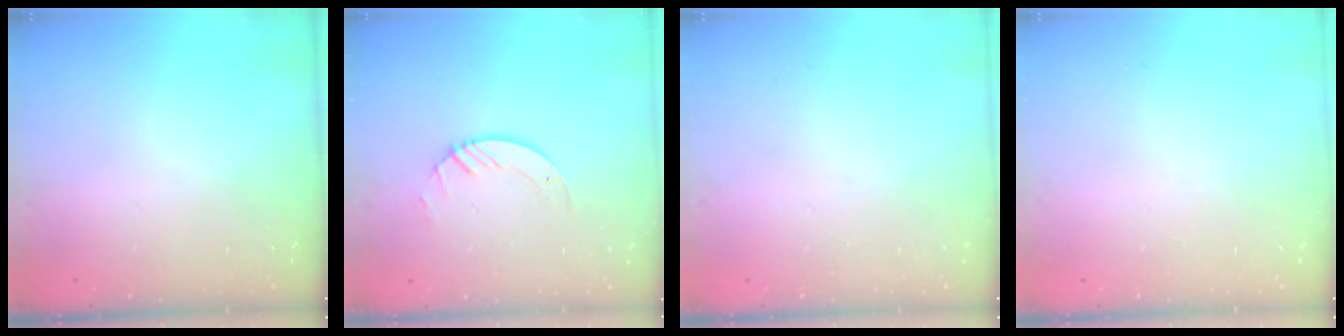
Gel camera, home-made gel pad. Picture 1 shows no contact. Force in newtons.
{"total": 3.1, "press": 3.0, "slide": 0.3}
{"total": 0.0}
{"total": 0.0}